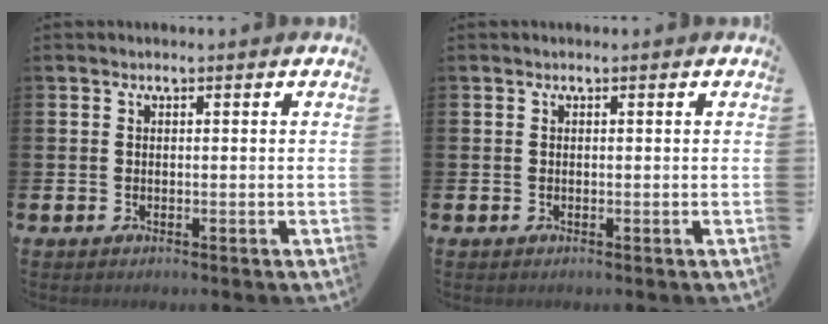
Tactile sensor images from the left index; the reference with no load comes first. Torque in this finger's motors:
{"motor_torque": [0.00, 0.00, 0.00, 0.00]}